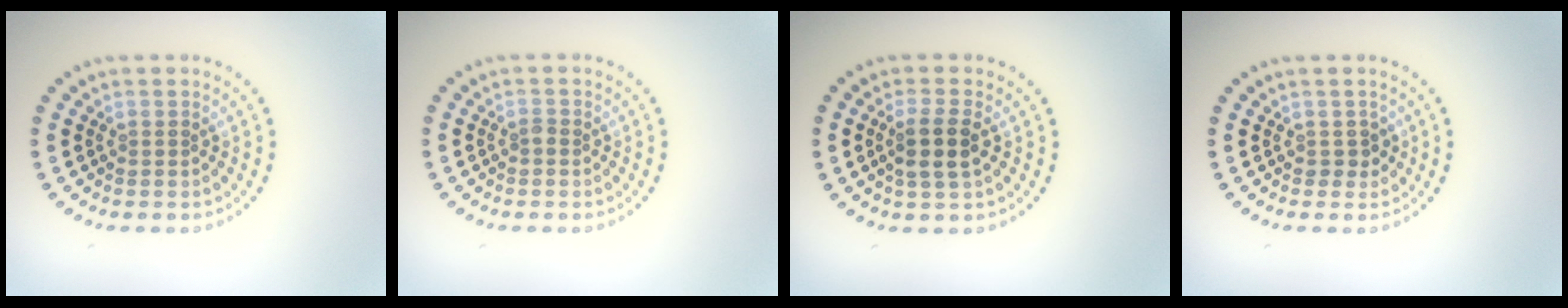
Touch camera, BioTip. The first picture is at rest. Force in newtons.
{"total": 0.6, "press": 0.5, "slide": 0.3}
{"total": 2.9, "press": 2.6, "slide": 1.3}
{"total": 1.2, "press": 1.0, "slide": 0.5}